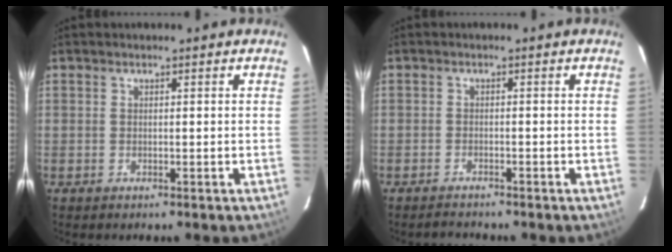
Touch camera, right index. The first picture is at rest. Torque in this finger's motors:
{"motor_torque": [-0.16, -0.24, 0.09, 0.01]}